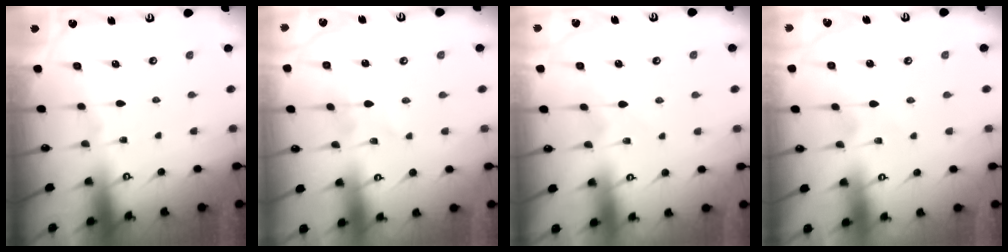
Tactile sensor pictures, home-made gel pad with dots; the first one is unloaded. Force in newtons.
{"total": 2.6, "press": 2.6, "slide": 0.4}
{"total": 3.0, "press": 3.0, "slide": 0.3}
{"total": 0.9, "press": 0.8, "slide": 0.1}